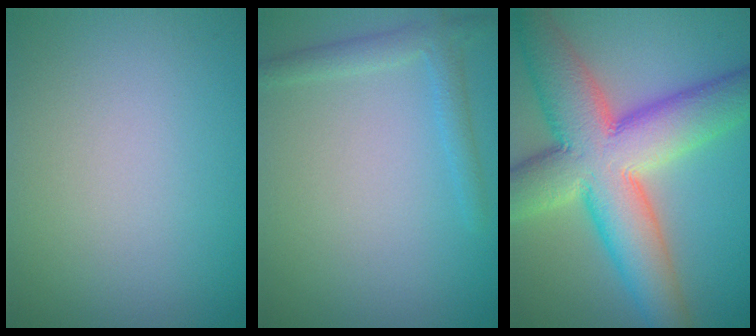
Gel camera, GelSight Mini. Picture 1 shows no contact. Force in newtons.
{"total": 2.0, "press": 2.0, "slide": 0.1}
{"total": 12.6, "press": 12.6, "slide": 0.5}